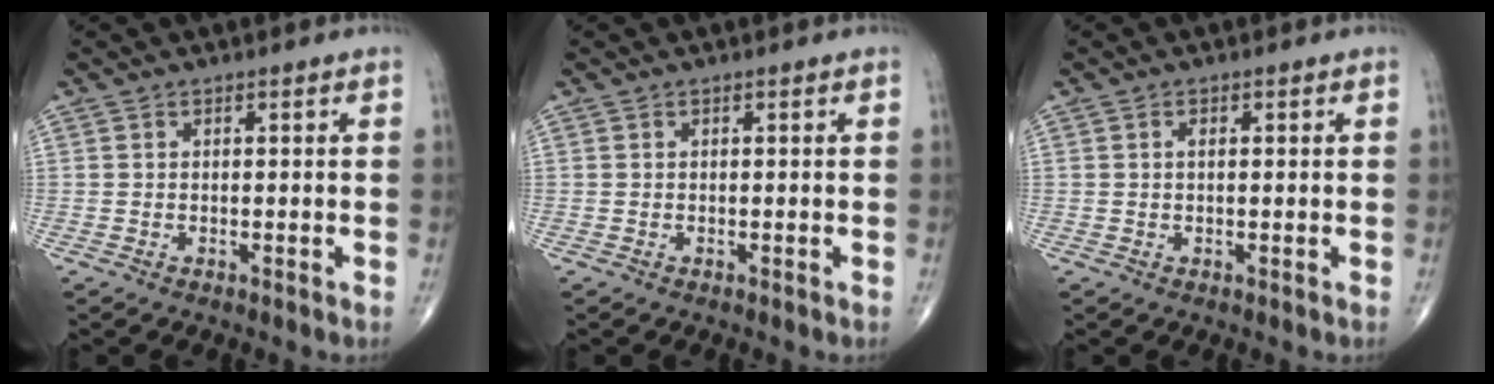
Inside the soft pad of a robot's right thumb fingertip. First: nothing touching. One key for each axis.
{"total": 0.0}
{"total": 1.0, "fx": 0.2, "fy": 0.5, "fz": 0.9, "tx": -0.018, "ty": 0.004, "tz": 0.004}